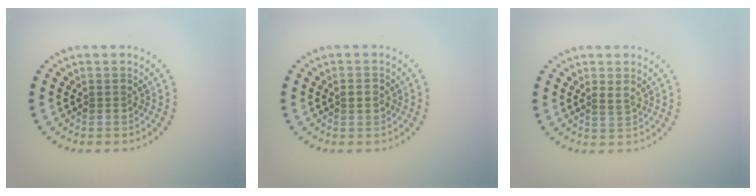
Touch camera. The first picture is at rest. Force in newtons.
{"total": 1.1, "press": 1.1, "slide": 0.1}
{"total": 1.0, "press": 0.8, "slide": 0.6}